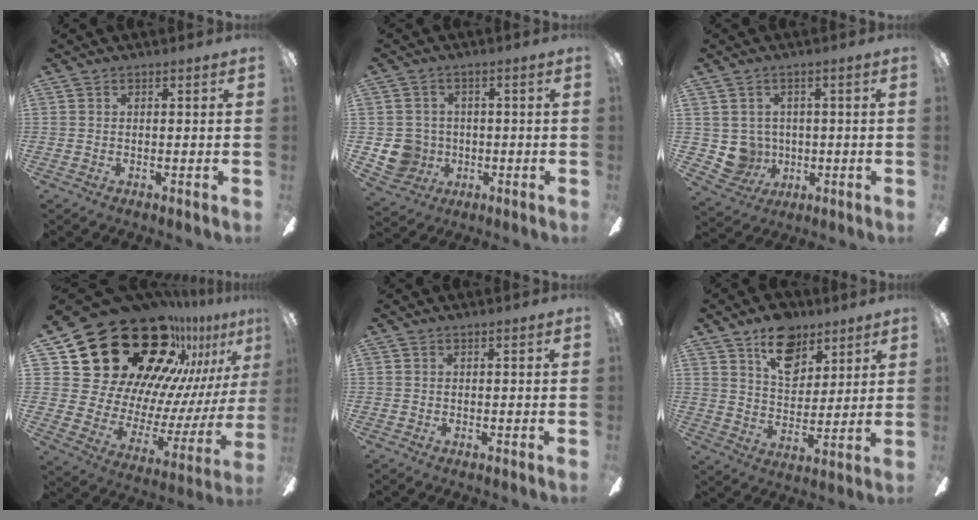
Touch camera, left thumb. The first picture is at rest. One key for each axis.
{"total": 7.6, "fx": -0.9, "fy": 7.4, "fz": 1.5, "tx": -0.062, "ty": 0.005, "tz": -0.010}
{"total": 6.8, "fx": 0.5, "fy": 6.6, "fz": 1.1, "tx": -0.054, "ty": -0.009, "tz": 0.018}
{"total": 33.7, "fx": 21.9, "fy": 18.6, "fz": 17.6, "tx": -0.258, "ty": -0.184, "tz": 0.441}
{"total": 0.0}
{"total": 13.6, "fx": 8.1, "fy": 8.6, "fz": 6.7, "tx": -0.092, "ty": -0.032, "tz": 0.147}